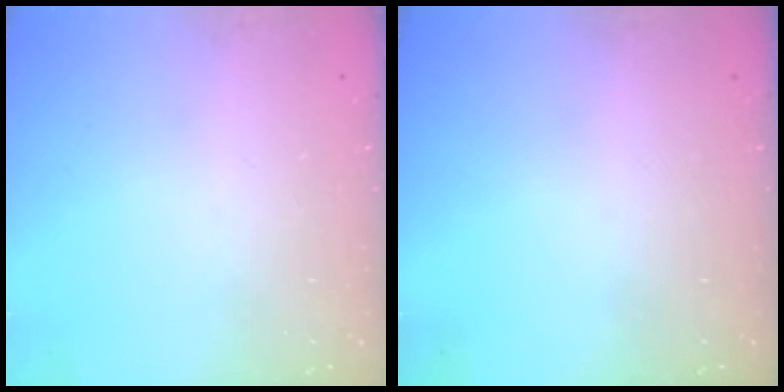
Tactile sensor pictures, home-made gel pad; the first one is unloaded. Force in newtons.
{"total": 0.0}